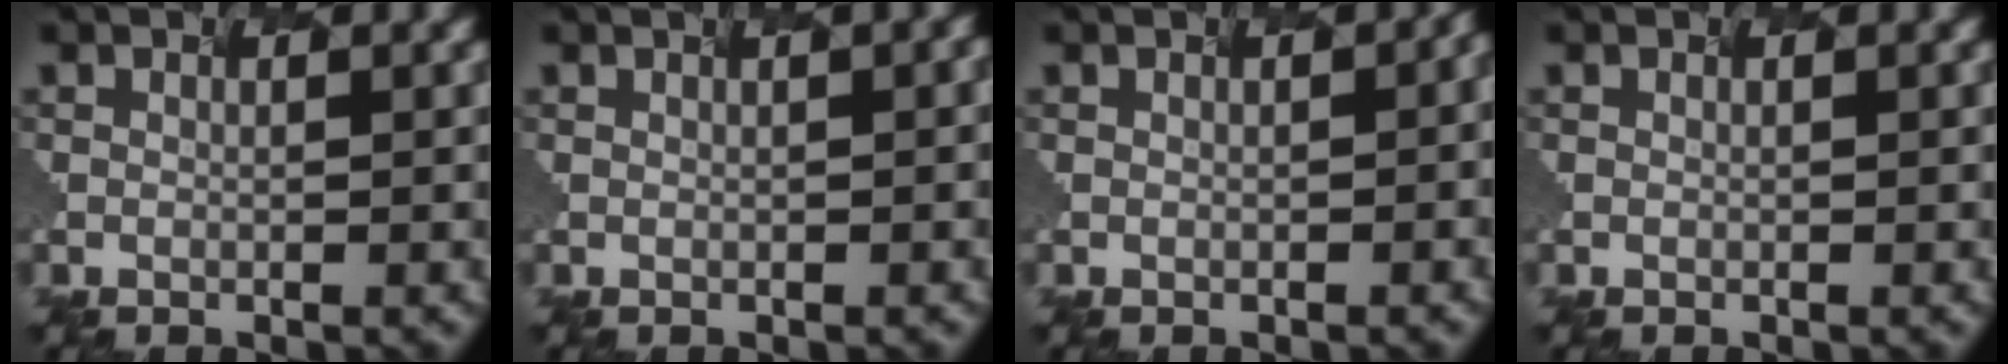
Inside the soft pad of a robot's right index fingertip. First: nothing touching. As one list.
[{"total": 2.9, "force": [1.3, 1.0, 2.4], "torque": [-0.027, 0.025, 0.026]}, {"total": 3.5, "force": [0.8, 1.6, 3.0], "torque": [-0.016, 0.035, 0.025]}, {"total": 0.0}]